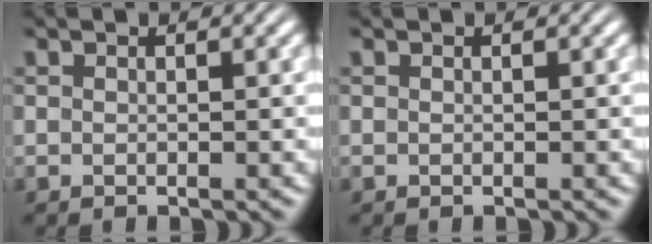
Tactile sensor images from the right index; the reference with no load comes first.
{"total": 0.0}